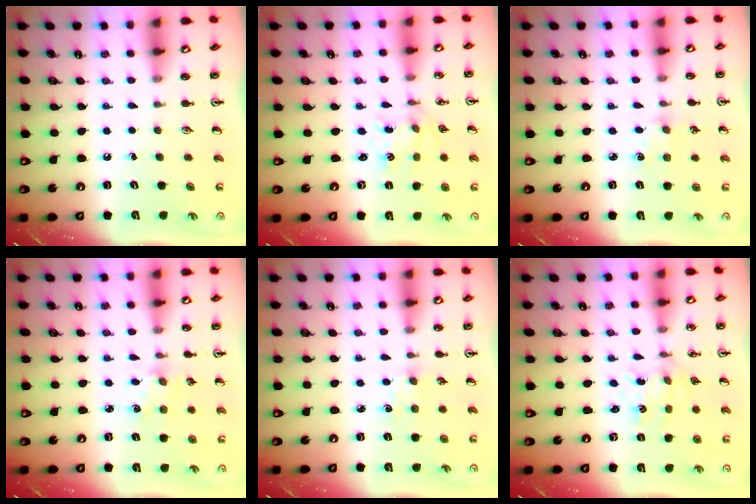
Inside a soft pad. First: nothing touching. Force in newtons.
{"total": 1.2, "press": 1.2, "slide": 0.2}
{"total": 1.5, "press": 1.4, "slide": 0.2}
{"total": 1.9, "press": 1.8, "slide": 0.3}
{"total": 2.4, "press": 2.4, "slide": 0.4}
{"total": 1.2, "press": 1.2, "slide": 0.2}